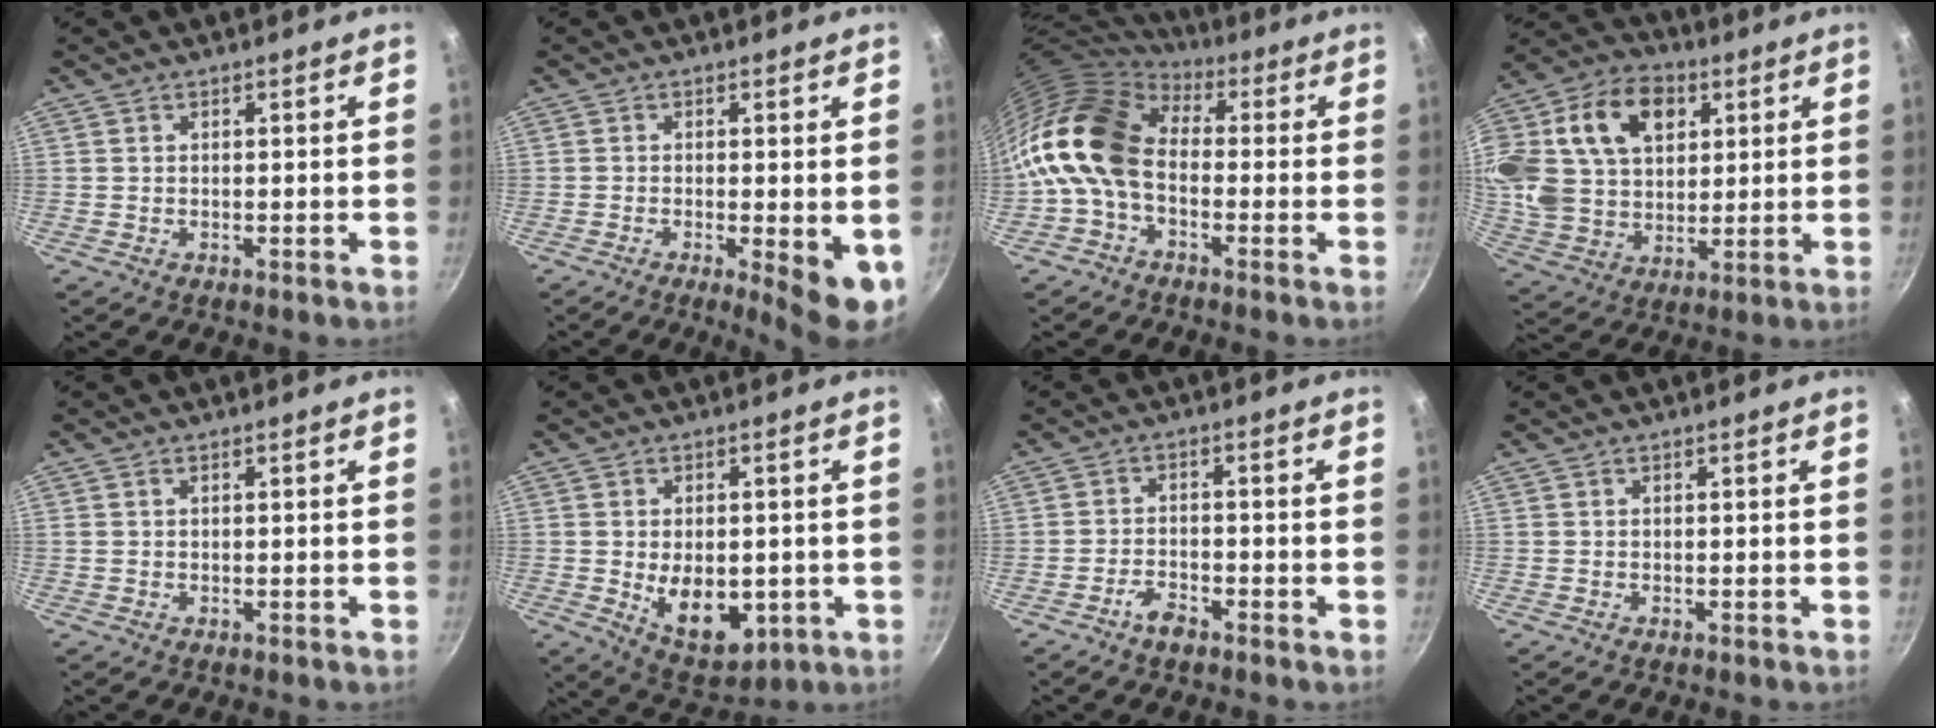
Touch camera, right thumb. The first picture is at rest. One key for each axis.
{"total": 7.6, "fx": -1.9, "fy": 1.9, "fz": 7.1, "tx": -0.087, "ty": -0.008, "tz": -0.020}
{"total": 13.3, "fx": -1.0, "fy": 9.2, "fz": 9.6, "tx": -0.163, "ty": 0.034, "tz": -0.040}
{"total": 27.8, "fx": 9.1, "fy": 19.4, "fz": 17.8, "tx": -0.370, "ty": 0.022, "tz": 0.160}
{"total": 0.6, "fx": 0.3, "fy": 0.4, "fz": 0.4, "tx": -0.007, "ty": 0.003, "tz": 0.005}
{"total": 11.4, "fx": -1.6, "fy": 7.1, "fz": 8.7, "tx": -0.099, "ty": -0.013, "tz": -0.005}
{"total": 3.4, "fx": -2.5, "fy": 1.3, "fz": 2.0, "tx": -0.037, "ty": 0.020, "tz": -0.047}
{"total": 0.0}